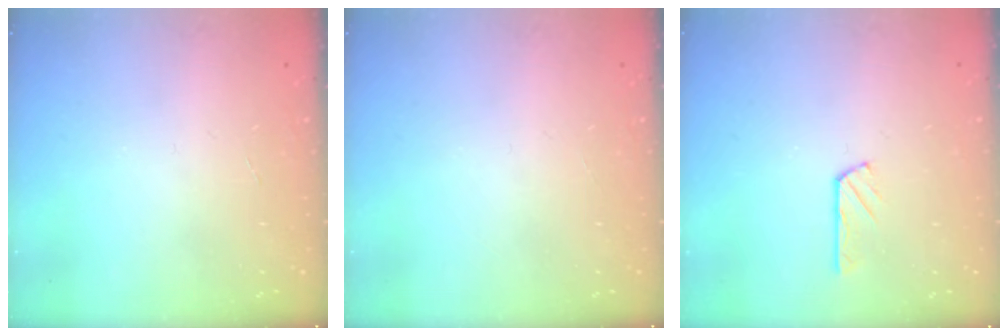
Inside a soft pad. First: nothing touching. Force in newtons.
{"total": 0.0}
{"total": 2.8, "press": 2.8, "slide": 0.3}